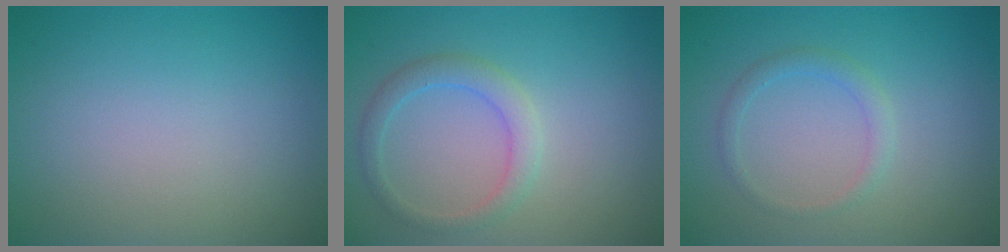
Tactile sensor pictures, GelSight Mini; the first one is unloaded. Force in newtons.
{"total": 2.3, "press": 2.3, "slide": 0.2}
{"total": 1.4, "press": 1.4, "slide": 0.1}